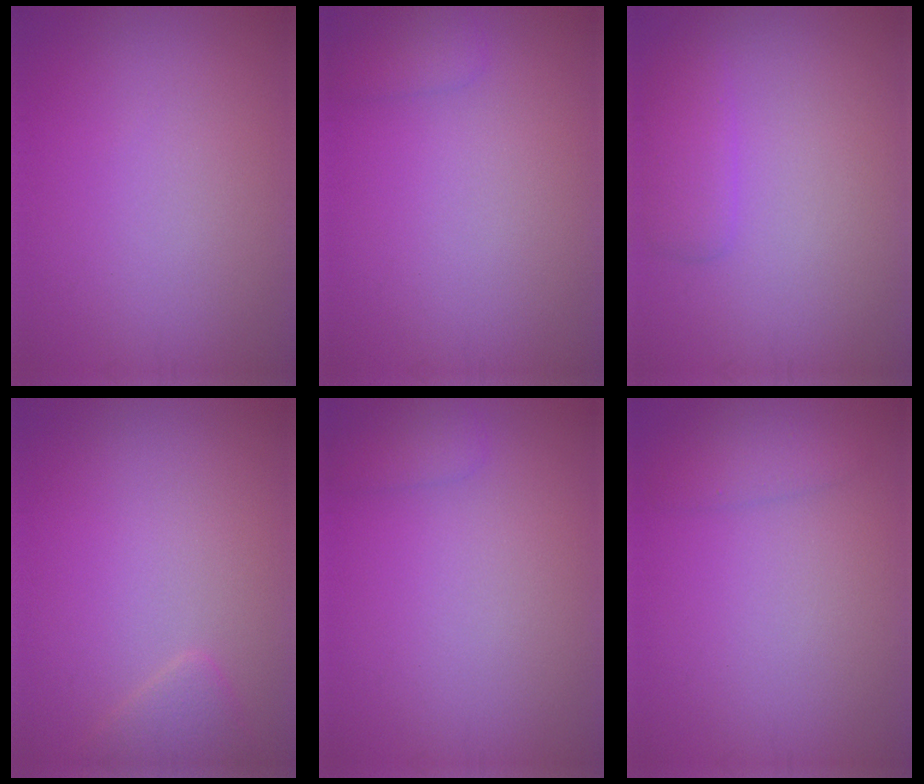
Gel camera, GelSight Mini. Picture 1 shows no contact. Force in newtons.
{"total": 1.3, "press": 1.3, "slide": 0.1}
{"total": 1.8, "press": 1.8, "slide": 0.2}
{"total": 1.6, "press": 1.6, "slide": 0.1}
{"total": 1.3, "press": 1.3, "slide": 0.1}
{"total": 1.5, "press": 1.5, "slide": 0.0}